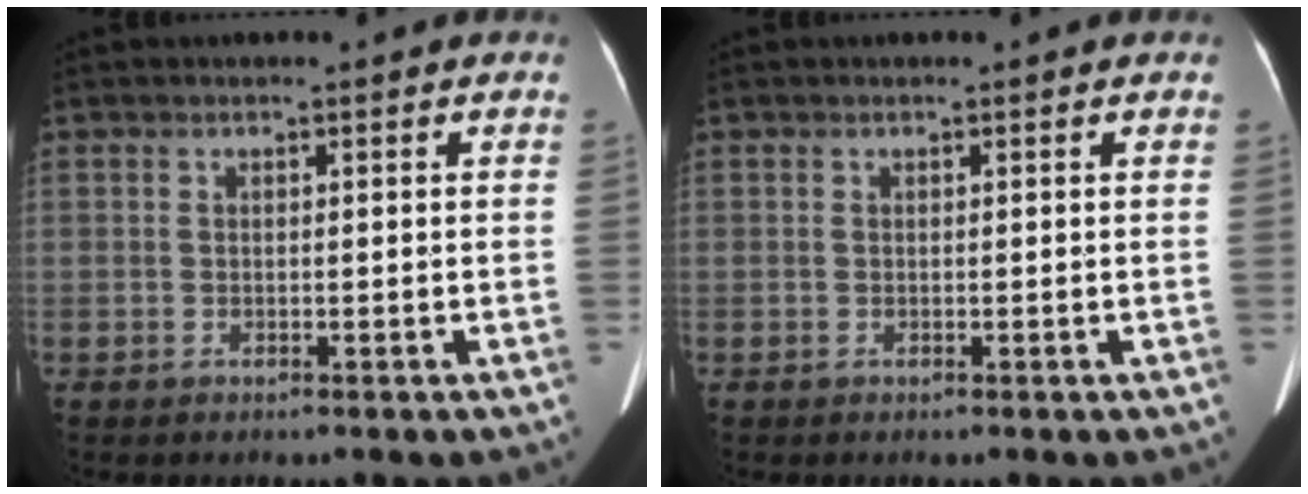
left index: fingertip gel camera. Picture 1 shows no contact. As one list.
[{"total": 0.0}]